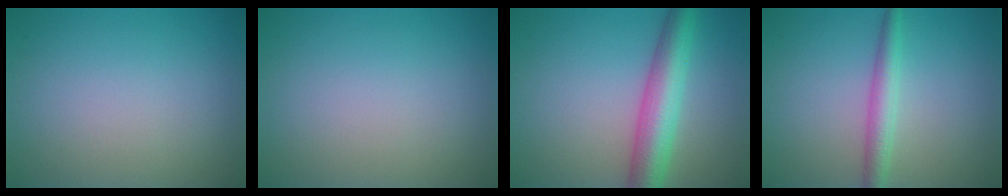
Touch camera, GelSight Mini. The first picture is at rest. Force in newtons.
{"total": 0.0}
{"total": 6.0, "press": 6.0, "slide": 0.1}
{"total": 2.7, "press": 2.7, "slide": 0.1}